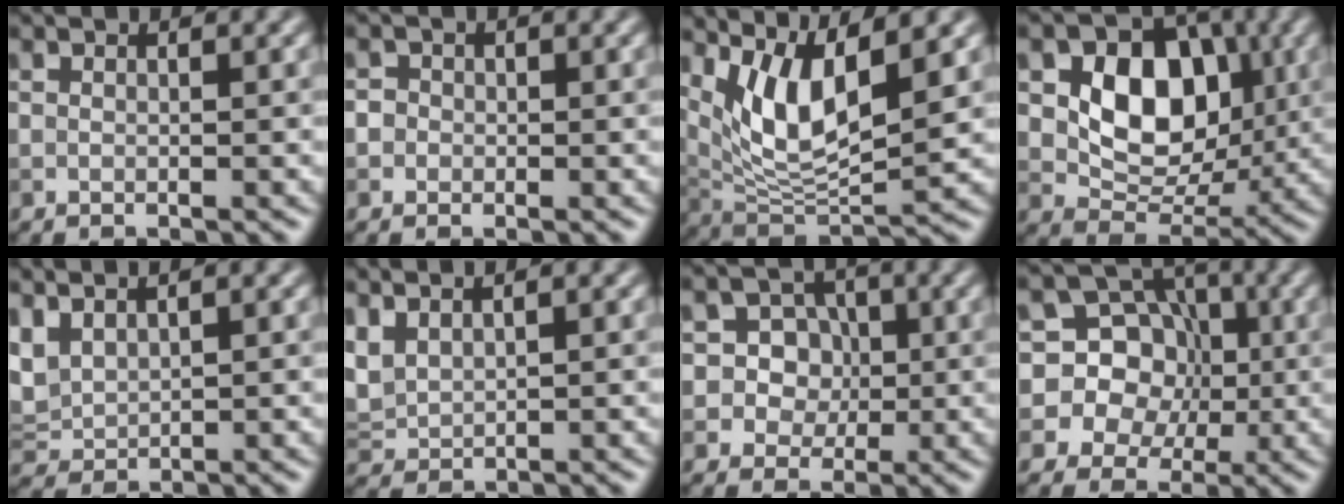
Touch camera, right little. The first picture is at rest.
{"total": 2.0, "force": [0.4, 1.9, 0.7], "torque": [0.010, 0.011, -0.012]}
{"total": 6.9, "force": [2.9, 2.3, 5.8], "torque": [-0.114, -0.018, 0.061]}
{"total": 8.2, "force": [1.3, 6.1, 5.4], "torque": [-0.084, -0.002, 0.017]}
{"total": 2.8, "force": [1.9, 1.5, 1.4], "torque": [-0.042, 0.008, 0.045]}
{"total": 2.4, "force": [1.7, 1.2, 1.3], "torque": [-0.038, 0.009, 0.041]}
{"total": 6.1, "force": [1.2, 5.5, 2.2], "torque": [-0.027, 0.022, 0.007]}
{"total": 11.6, "force": [0.4, 11.0, 3.7], "torque": [-0.084, 0.046, -0.014]}